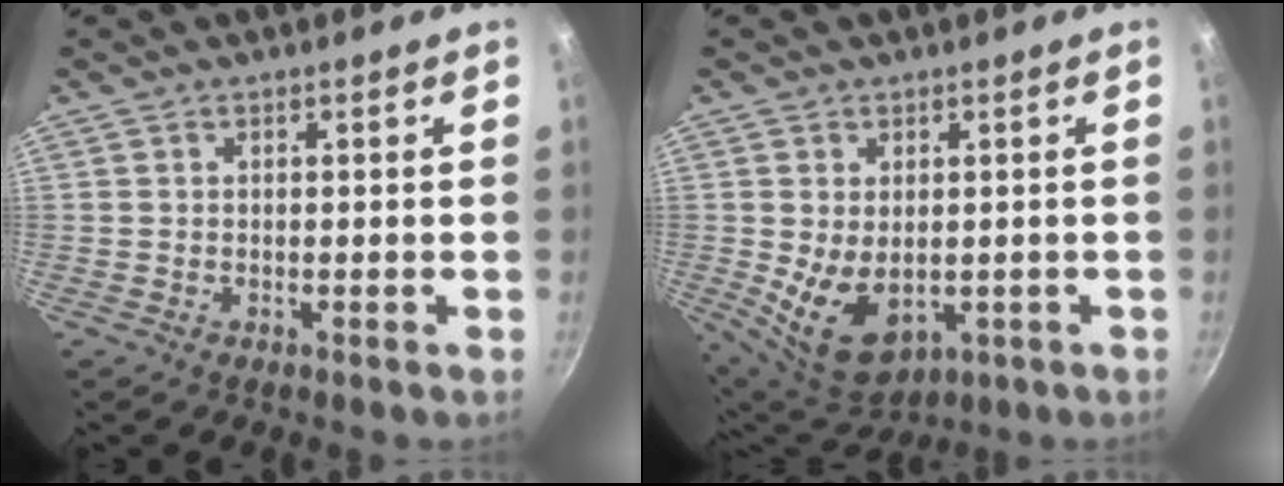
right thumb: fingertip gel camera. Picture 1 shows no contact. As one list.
[{"total": 10.4, "force": [-0.8, 6.7, 7.9], "torque": [-0.121, -0.021, 0.011]}]